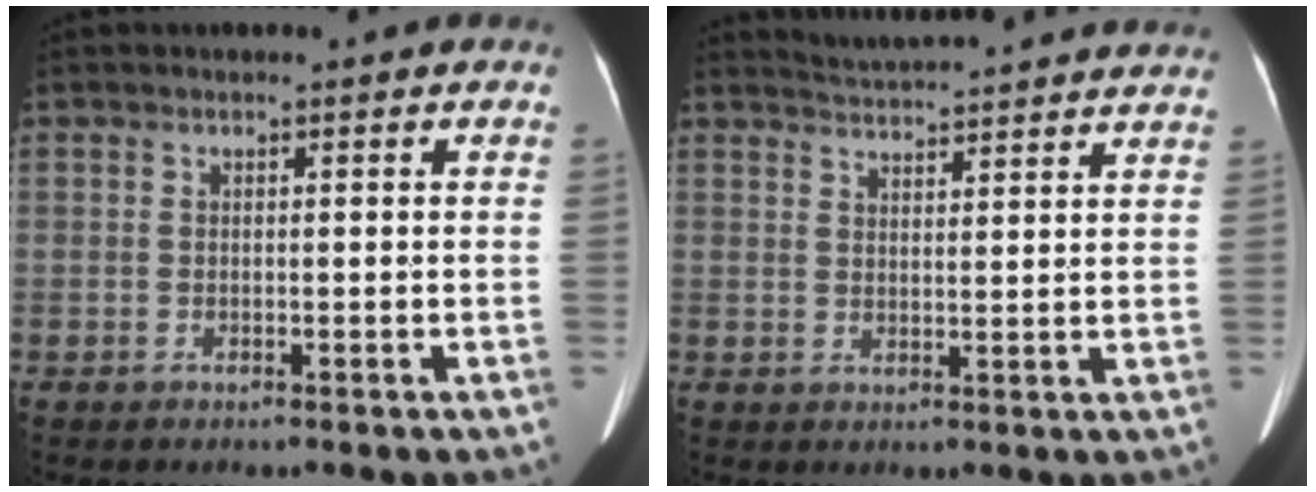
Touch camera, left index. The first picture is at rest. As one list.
[{"total": 13.2, "force": [12.7, 0.2, 3.6], "torque": [-0.060, 0.006, 0.160]}]